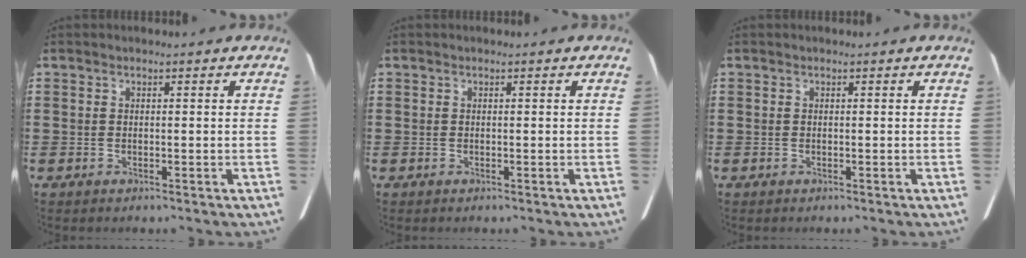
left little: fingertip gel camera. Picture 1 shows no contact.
{"total": 0.0}
{"total": 0.0}